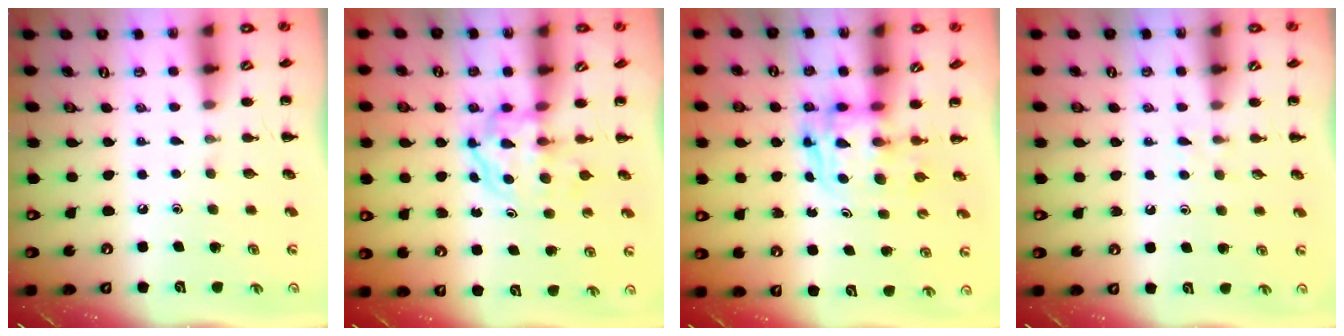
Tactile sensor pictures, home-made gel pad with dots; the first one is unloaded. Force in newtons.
{"total": 3.9, "press": 3.9, "slide": 0.4}
{"total": 2.7, "press": 2.7, "slide": 0.2}
{"total": 2.5, "press": 2.2, "slide": 1.1}